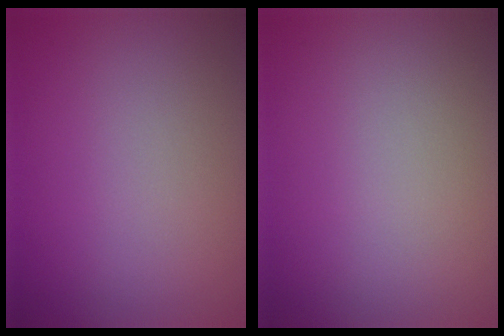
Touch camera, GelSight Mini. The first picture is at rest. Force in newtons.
{"total": 0.0}